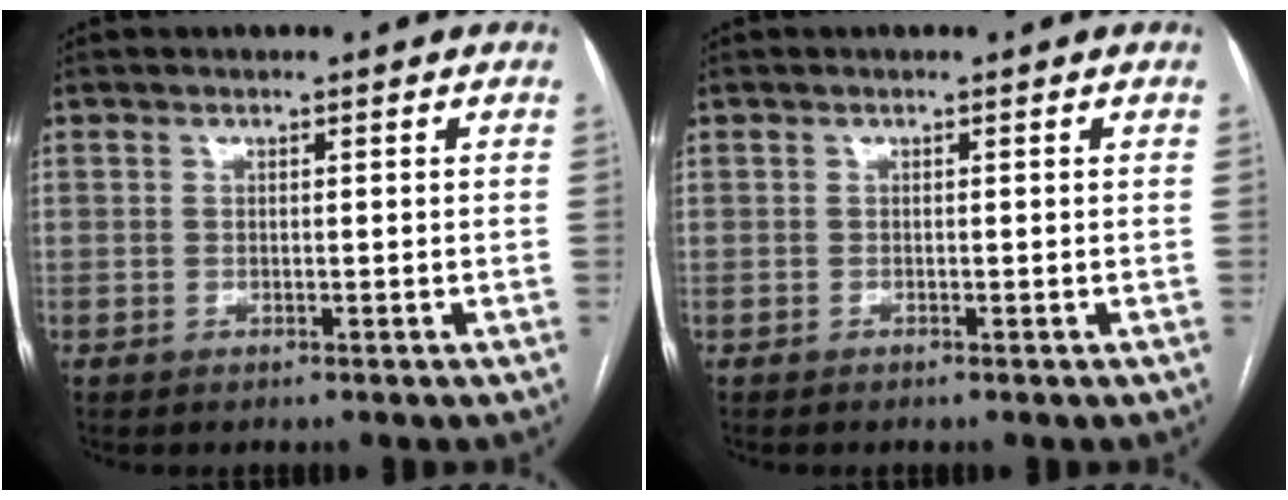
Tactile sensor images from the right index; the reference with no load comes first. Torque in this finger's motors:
{"motor_torque": [-0.41, 0.26, -0.34, -0.21]}